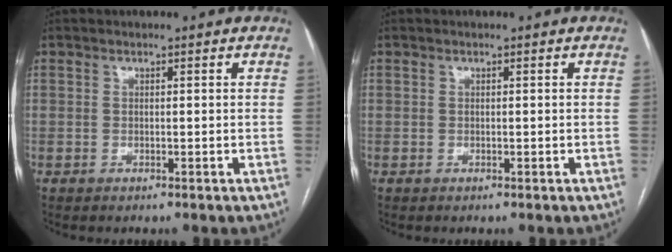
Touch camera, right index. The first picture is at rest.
{"total": 0.0}